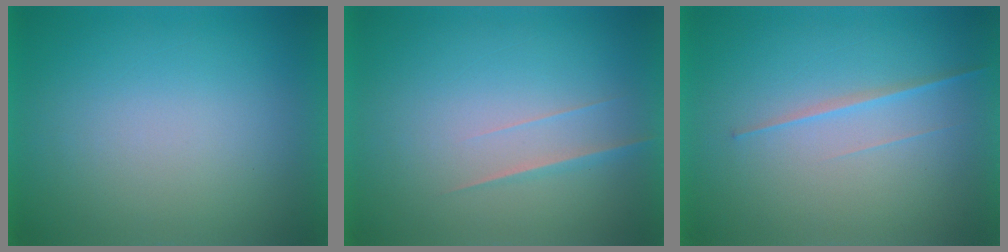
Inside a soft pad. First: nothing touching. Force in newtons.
{"total": 1.5}
{"total": 1.8}